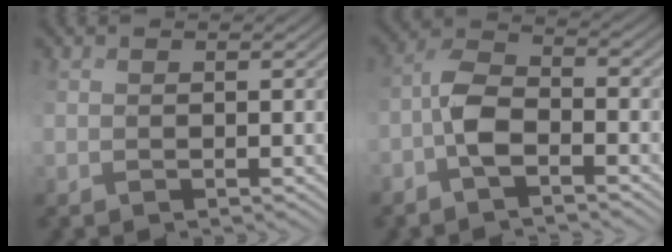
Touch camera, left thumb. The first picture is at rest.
{"total": 4.1, "force": [-2.1, 1.1, 3.4], "torque": [-0.062, 0.017, -0.054]}